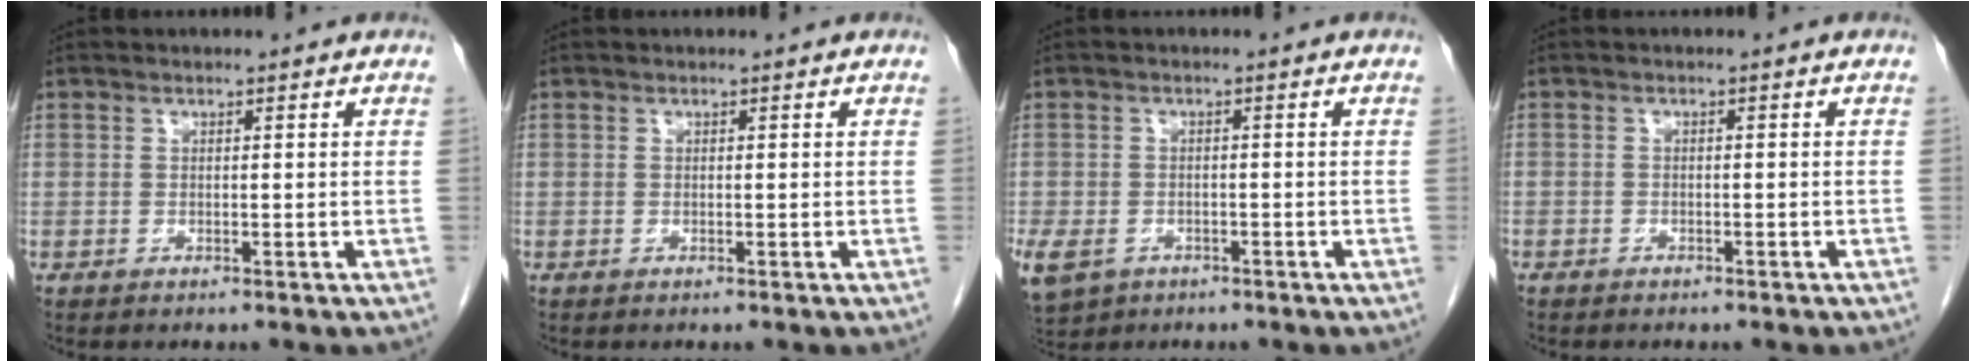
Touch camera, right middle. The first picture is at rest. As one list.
[{"total": 0.0}, {"total": 12.4, "force": [-6.0, 9.5, 5.2], "torque": [-0.163, -0.011, -0.083]}, {"total": 1.6, "force": [-1.4, 0.7, 0.5], "torque": [-0.009, 0.000, -0.017]}]